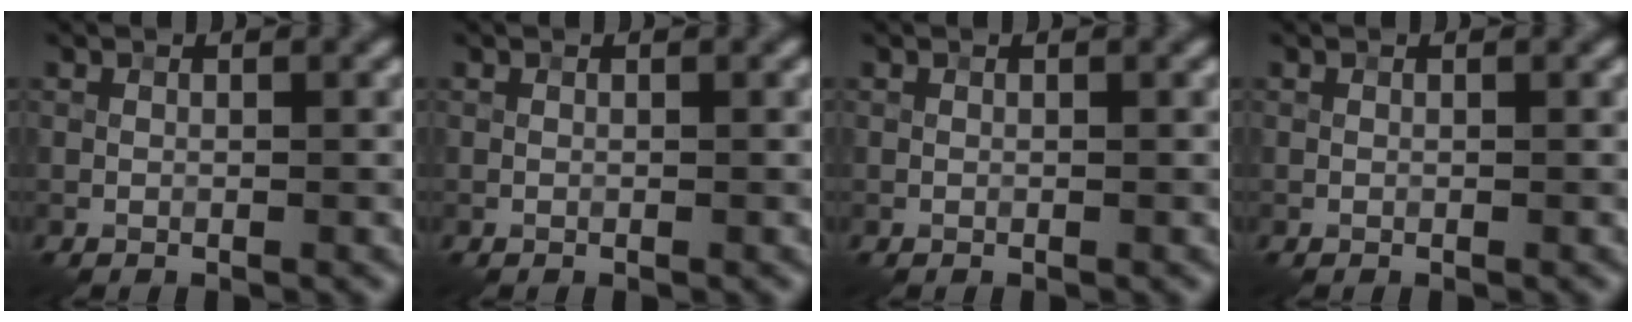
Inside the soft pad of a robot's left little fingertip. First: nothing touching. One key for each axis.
{"total": 0.0}
{"total": 0.0}
{"total": 0.0}